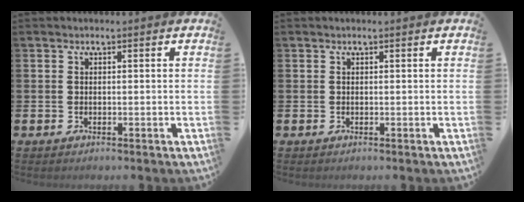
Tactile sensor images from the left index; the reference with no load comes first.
{"total": 0.0}